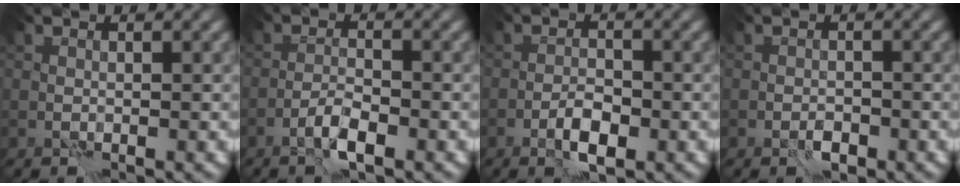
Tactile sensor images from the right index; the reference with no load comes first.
{"total": 2.1, "force": [-1.2, 0.3, 1.8], "torque": [-0.037, 0.005, -0.026]}
{"total": 2.8, "force": [-1.2, 0.9, 2.3], "torque": [-0.042, 0.003, -0.024]}
{"total": 1.2, "force": [-0.7, 0.6, 0.8], "torque": [-0.010, 0.002, -0.012]}